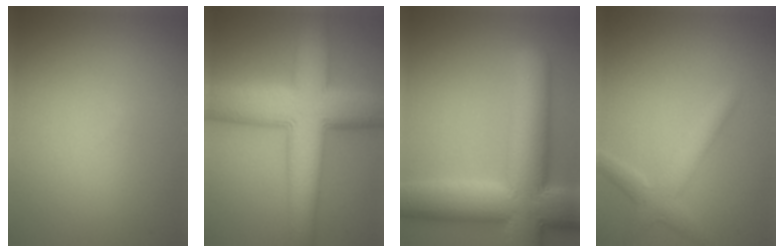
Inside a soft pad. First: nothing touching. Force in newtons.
{"total": 12.0, "press": 12.0, "slide": 0.3}
{"total": 12.8, "press": 12.8, "slide": 0.5}
{"total": 2.9, "press": 2.9, "slide": 0.1}